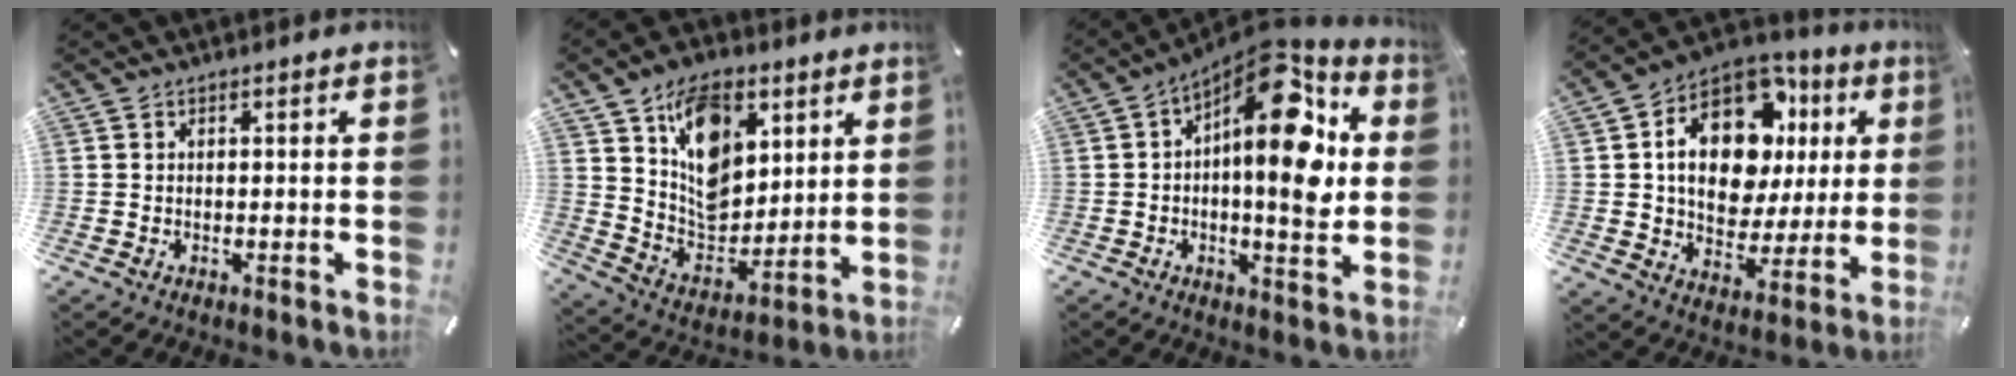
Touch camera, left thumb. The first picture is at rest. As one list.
[{"total": 14.0, "force": [6.5, 10.3, 6.9], "torque": [-0.107, -0.036, 0.127]}, {"total": 18.8, "force": [5.6, 8.3, 16.0], "torque": [-0.218, -0.044, 0.085]}, {"total": 18.1, "force": [5.7, 12.3, 12.0], "torque": [-0.197, -0.027, 0.103]}]